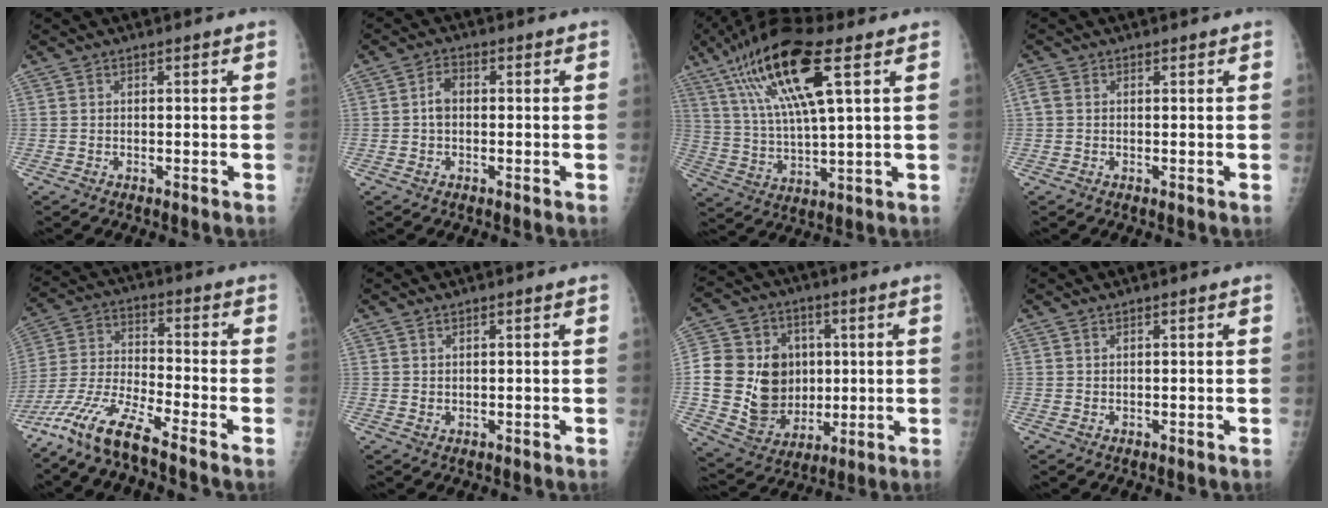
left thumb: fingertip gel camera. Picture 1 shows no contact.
{"total": 3.3, "force": [-0.1, 2.2, 2.4], "torque": [-0.041, 0.010, -0.009]}
{"total": 18.1, "force": [8.2, 4.4, 15.6], "torque": [-0.306, -0.011, 0.151]}
{"total": 1.5, "force": [0.4, 1.1, 0.9], "torque": [-0.025, 0.000, 0.005]}
{"total": 11.3, "force": [-8.9, 0.9, 6.9], "torque": [-0.159, 0.033, -0.183]}
{"total": 1.0, "force": [0.7, 0.4, 0.6], "torque": [-0.006, -0.005, 0.013]}
{"total": 18.8, "force": [0.4, 15.6, 10.5], "torque": [-0.158, 0.005, 0.025]}
{"total": 0.5, "force": [0.4, 0.2, 0.3], "torque": [-0.005, -0.001, 0.009]}